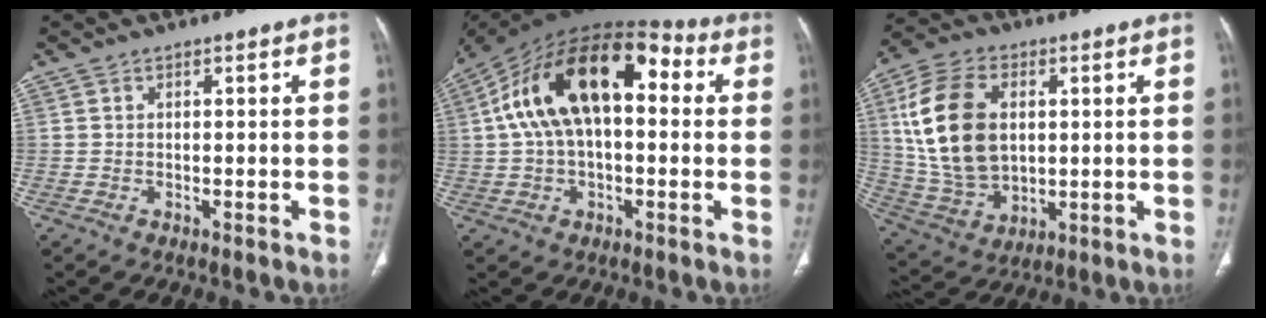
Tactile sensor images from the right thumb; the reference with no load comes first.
{"total": 21.6, "force": [3.7, 11.8, 17.7], "torque": [-0.298, 0.048, 0.047]}
{"total": 18.2, "force": [3.4, 11.8, 13.4], "torque": [-0.253, -0.004, 0.075]}